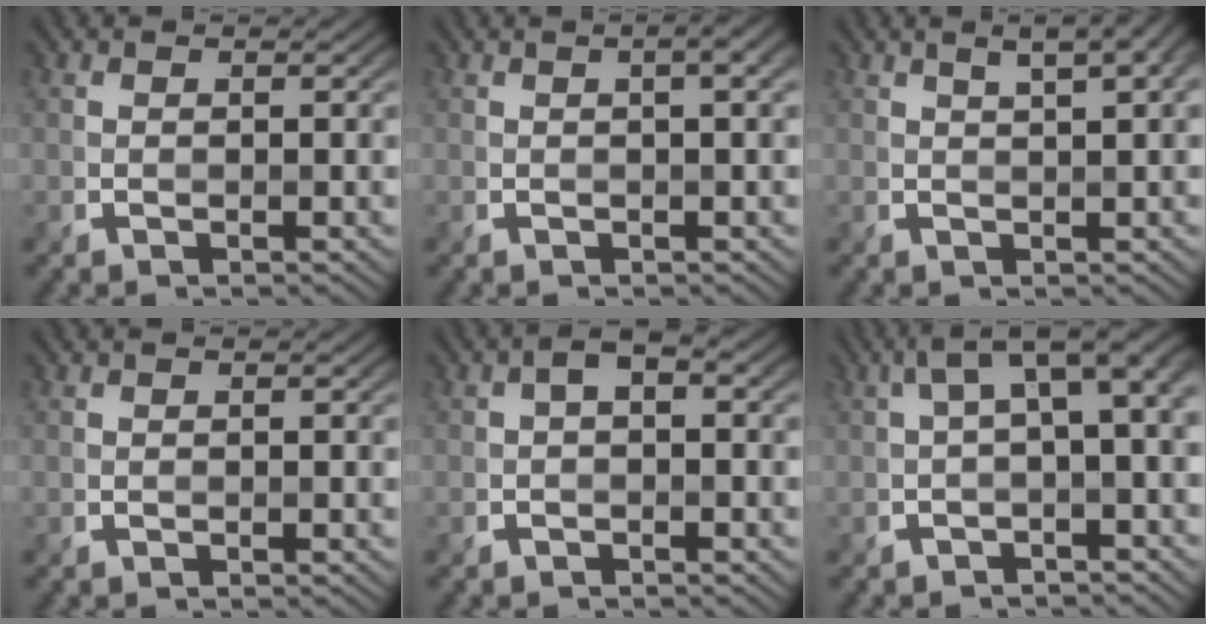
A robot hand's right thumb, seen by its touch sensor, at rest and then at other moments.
{"total": 2.6, "force": [0.7, 0.6, 2.4], "torque": [-0.034, 0.009, 0.007]}
{"total": 5.8, "force": [2.8, 1.7, 4.7], "torque": [-0.062, 0.023, 0.024]}
{"total": 0.0}
{"total": 2.2, "force": [-0.1, 1.2, 1.8], "torque": [-0.035, 0.008, -0.005]}
{"total": 6.3, "force": [0.8, 2.2, 5.8], "torque": [-0.091, 0.016, 0.012]}